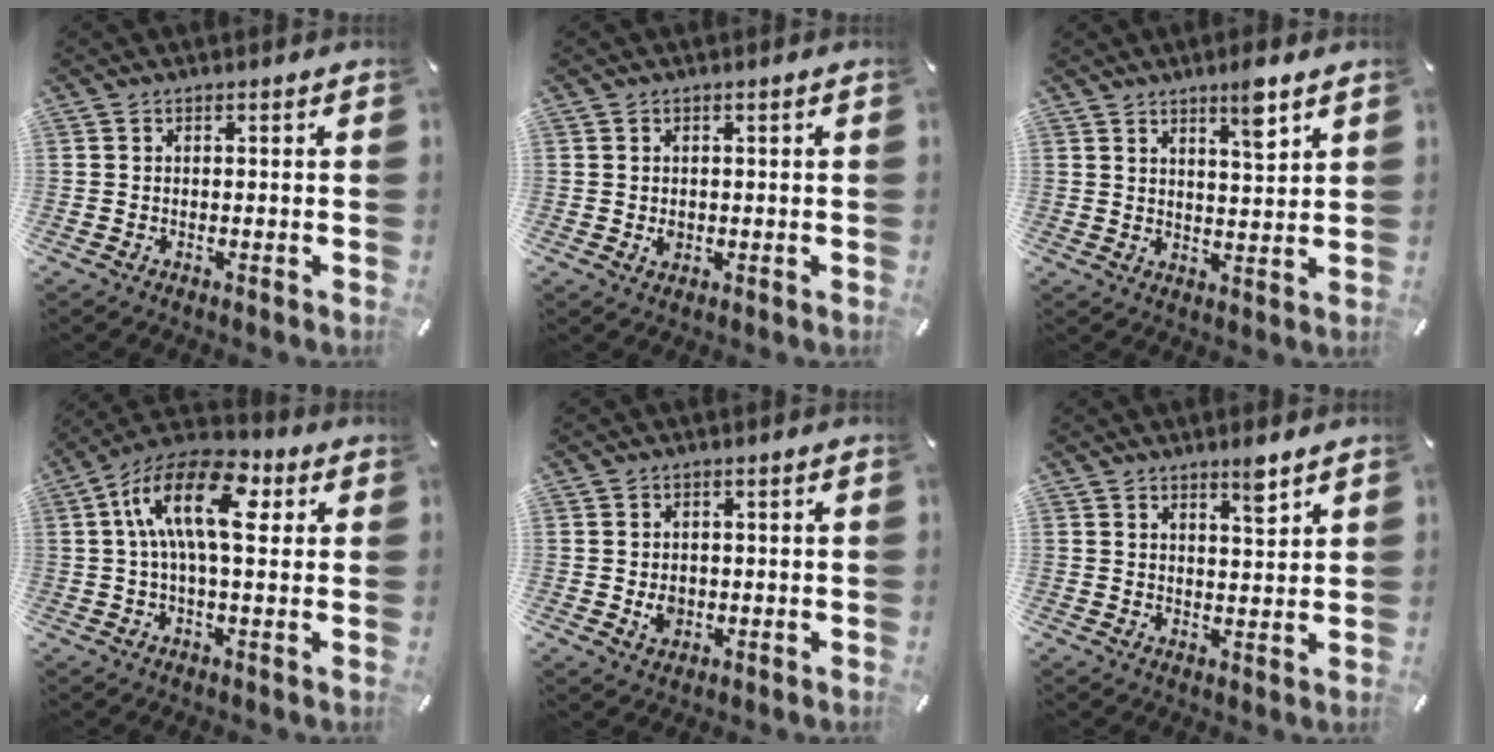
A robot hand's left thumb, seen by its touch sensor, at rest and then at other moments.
{"total": 1.4, "force": [0.0, 1.2, 0.7], "torque": [-0.007, 0.001, -0.002]}
{"total": 6.4, "force": [4.8, 1.1, 4.2], "torque": [-0.055, -0.032, 0.076]}
{"total": 15.0, "force": [3.6, 6.7, 12.9], "torque": [-0.252, -0.004, 0.061]}
{"total": 3.1, "force": [-0.2, 2.7, 1.6], "torque": [-0.014, -0.003, -0.003]}
{"total": 4.5, "force": [3.8, 0.6, 2.4], "torque": [-0.024, -0.029, 0.061]}